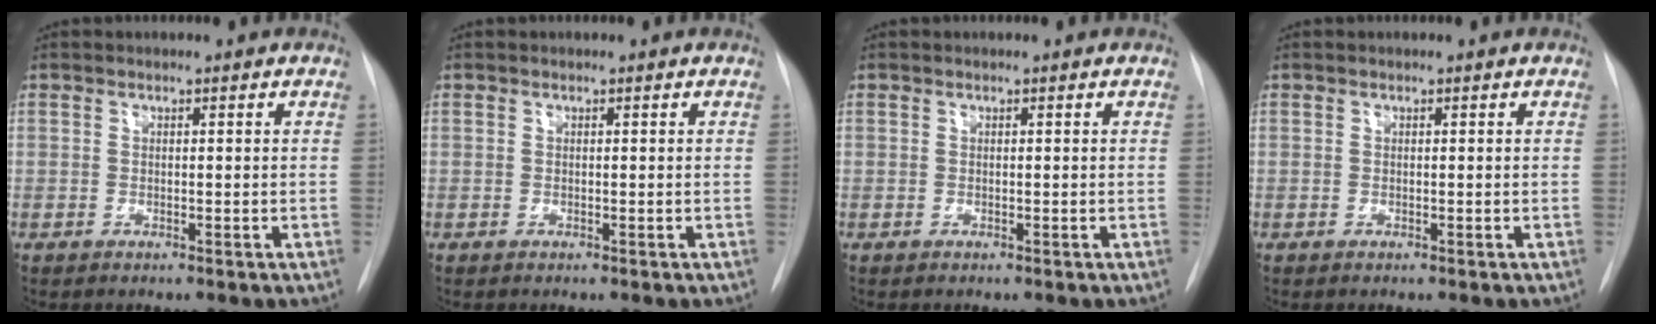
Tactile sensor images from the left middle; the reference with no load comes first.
{"total": 0.0}
{"total": 0.0}
{"total": 0.0}